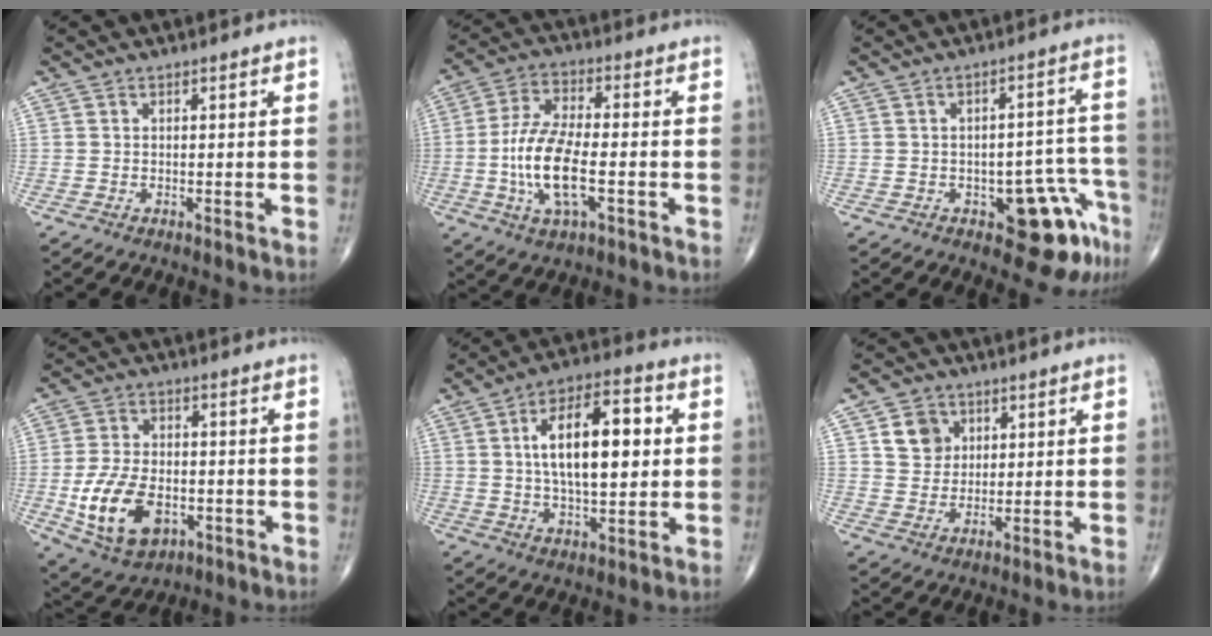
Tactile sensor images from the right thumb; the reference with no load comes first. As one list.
[{"total": 12.9, "force": [-2.8, 5.1, 11.5], "torque": [-0.236, 0.014, -0.054]}, {"total": 10.3, "force": [-5.3, 4.6, 7.5], "torque": [-0.048, 0.042, -0.061]}, {"total": 13.6, "force": [-3.7, 8.5, 9.9], "torque": [-0.175, 0.007, -0.056]}, {"total": 16.7, "force": [2.6, 7.5, 14.7], "torque": [-0.223, 0.009, 0.040]}, {"total": 6.1, "force": [2.3, 5.2, 2.2], "torque": [-0.013, -0.009, 0.040]}]